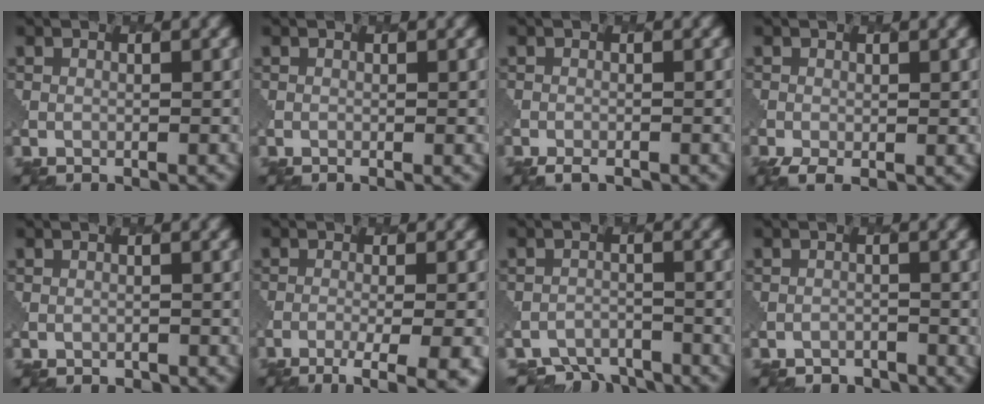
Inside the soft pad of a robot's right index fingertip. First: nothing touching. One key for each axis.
{"total": 0.8, "fx": 0.0, "fy": 0.2, "fz": 0.8, "tx": -0.008, "ty": -0.003, "tz": 0.002}
{"total": 2.2, "fx": -1.8, "fy": 0.6, "fz": 1.1, "tx": -0.017, "ty": -0.002, "tz": -0.027}
{"total": 2.8, "fx": -1.1, "fy": 1.1, "fz": 2.3, "tx": -0.040, "ty": -0.005, "tz": -0.019}
{"total": 0.7, "fx": -0.5, "fy": 0.5, "fz": -0.1, "tx": 0.000, "ty": -0.003, "tz": -0.004}
{"total": 7.6, "fx": -4.5, "fy": 2.4, "fz": 5.7, "tx": -0.068, "ty": -0.012, "tz": -0.049}
{"total": 4.4, "fx": -4.2, "fy": 1.2, "fz": 0.1, "tx": 0.004, "ty": -0.007, "tz": -0.066}
{"total": 1.6, "fx": -1.5, "fy": 0.6, "fz": -0.3, "tx": 0.007, "ty": 0.004, "tz": -0.020}